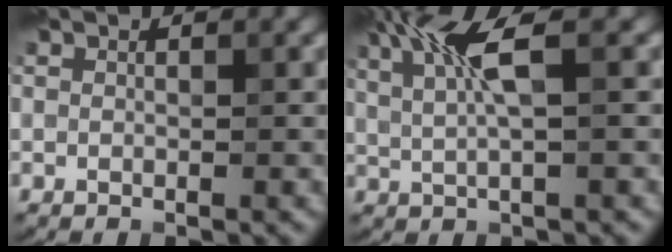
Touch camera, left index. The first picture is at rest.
{"total": 5.4, "force": [1.9, 0.9, 4.9], "torque": [-0.098, 0.006, 0.036]}